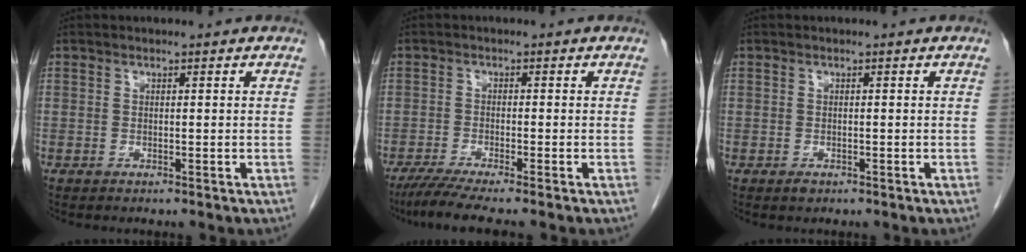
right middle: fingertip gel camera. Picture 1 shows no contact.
{"total": 5.7, "force": [-4.6, -0.7, 3.3], "torque": [-0.053, -0.018, -0.080]}
{"total": 0.7, "force": [-0.4, 0.4, 0.3], "torque": [-0.007, 0.000, -0.004]}